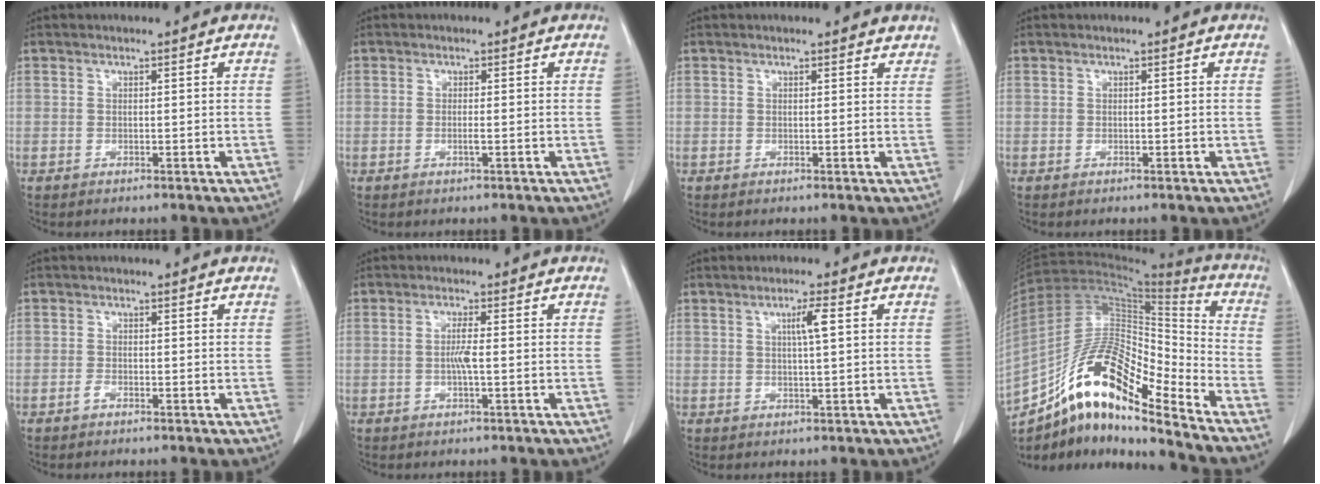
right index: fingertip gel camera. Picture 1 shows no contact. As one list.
[{"total": 1.0, "force": [-0.3, -0.1, 0.9], "torque": [-0.021, -0.002, -0.005]}, {"total": 2.0, "force": [1.8, 0.7, 0.4], "torque": [-0.004, -0.002, 0.008]}, {"total": 0.0}, {"total": 0.9, "force": [-0.7, 0.3, 0.5], "torque": [-0.007, 0.002, -0.012]}, {"total": 2.5, "force": [-0.4, -0.1, 2.4], "torque": [-0.049, -0.001, -0.007]}, {"total": 3.1, "force": [0.9, -0.2, 3.0], "torque": [-0.052, 0.001, 0.015]}, {"total": 18.4, "force": [-12.3, 4.3, 12.9], "torque": [-0.240, 0.030, -0.216]}]